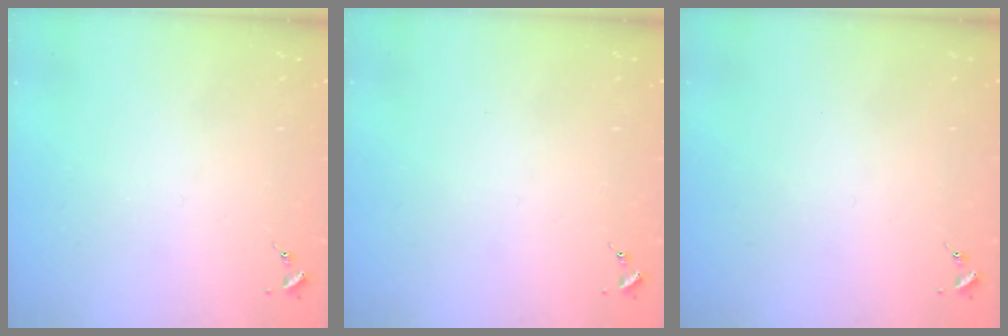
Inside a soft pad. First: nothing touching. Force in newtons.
{"total": 0.0}
{"total": 0.0}